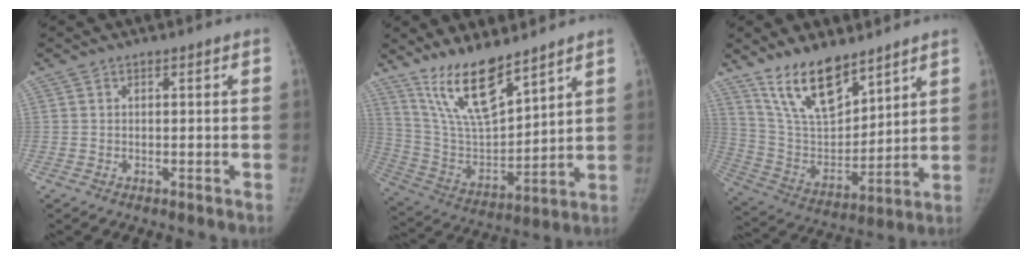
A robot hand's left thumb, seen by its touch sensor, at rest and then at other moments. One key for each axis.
{"total": 15.4, "fx": 11.4, "fy": 4.5, "fz": 9.4, "tx": -0.148, "ty": -0.069, "tz": 0.231}
{"total": 15.8, "fx": 11.4, "fy": 6.5, "fz": 8.9, "tx": -0.120, "ty": -0.069, "tz": 0.225}